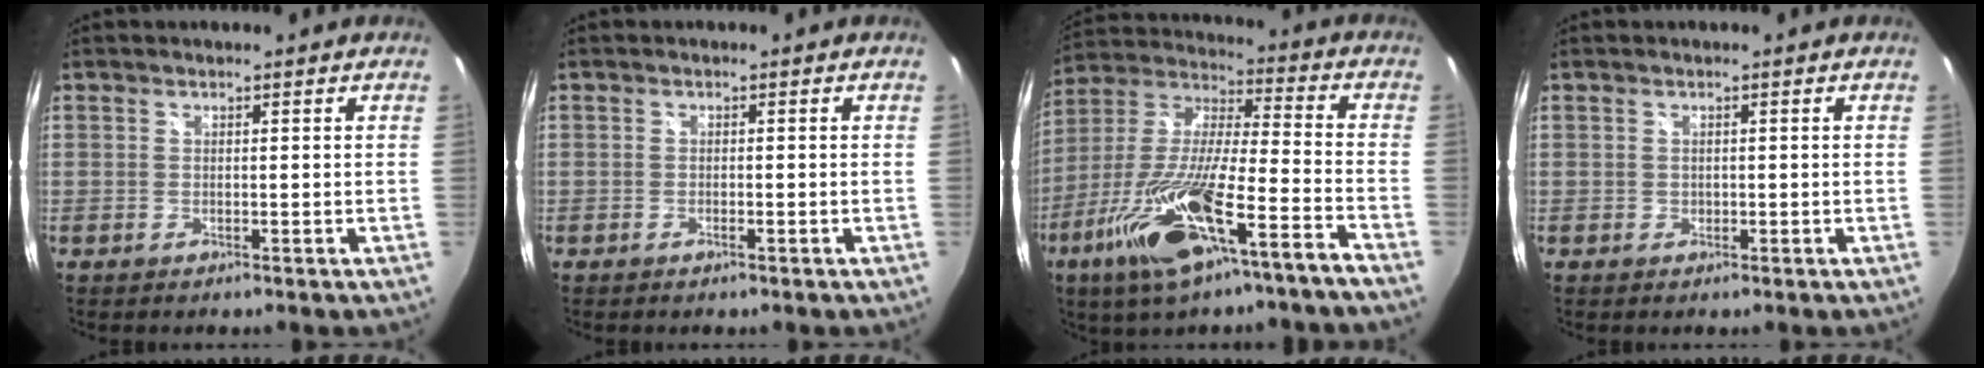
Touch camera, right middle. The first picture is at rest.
{"total": 0.7, "force": [-0.5, 0.2, 0.4], "torque": [-0.009, 0.000, -0.010]}
{"total": 20.6, "force": [-12.3, 2.3, 16.4], "torque": [-0.313, -0.037, -0.222]}
{"total": 0.6, "force": [-0.2, 0.6, 0.0], "torque": [0.002, -0.004, -0.003]}